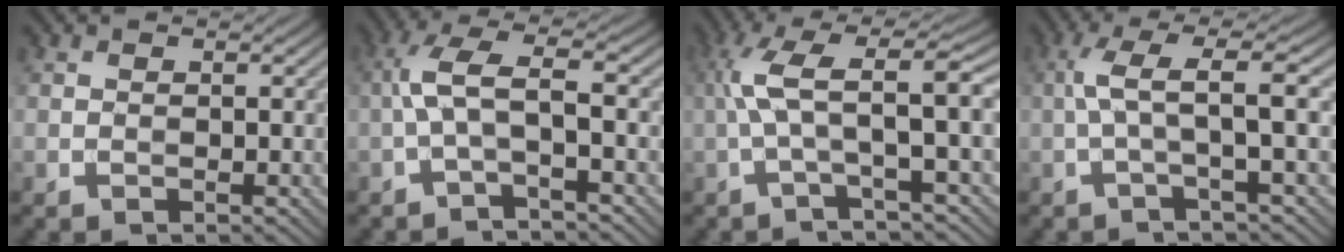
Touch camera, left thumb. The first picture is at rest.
{"total": 5.2, "force": [-1.2, 1.1, 4.9], "torque": [-0.106, 0.018, -0.035]}
{"total": 7.6, "force": [-0.1, 1.1, 7.5], "torque": [-0.142, 0.025, -0.014]}
{"total": 5.3, "force": [0.1, 0.4, 5.3], "torque": [-0.102, 0.024, -0.009]}